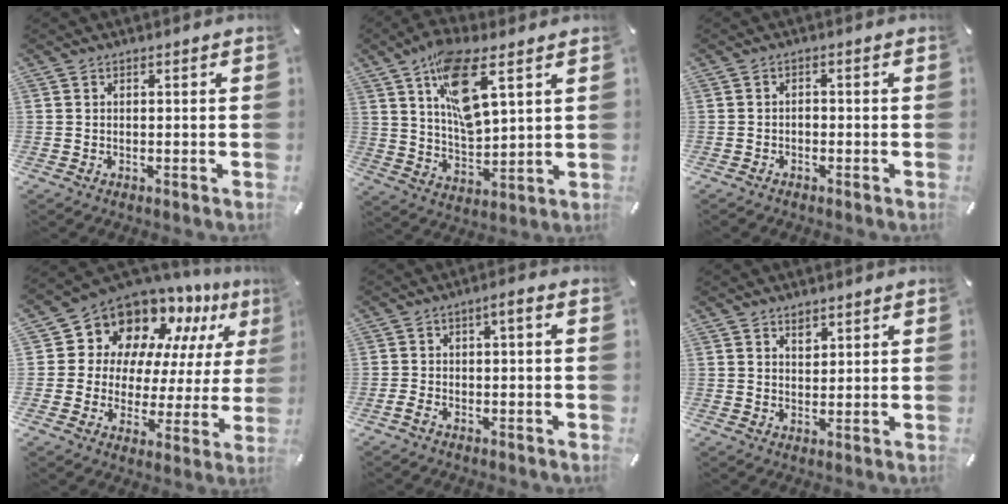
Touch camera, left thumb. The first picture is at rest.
{"total": 14.6, "force": [7.6, 5.9, 10.9], "torque": [-0.197, -0.023, 0.132]}
{"total": 1.2, "force": [-0.8, 0.8, 0.6], "torque": [-0.014, 0.006, -0.017]}
{"total": 12.0, "force": [9.8, 7.0, 1.1], "torque": [-0.042, -0.106, 0.175]}
{"total": 3.7, "force": [-2.0, 1.1, 2.9], "torque": [-0.046, 0.012, -0.037]}
{"total": 2.3, "force": [1.5, 1.5, 0.8], "torque": [0.006, -0.010, 0.023]}